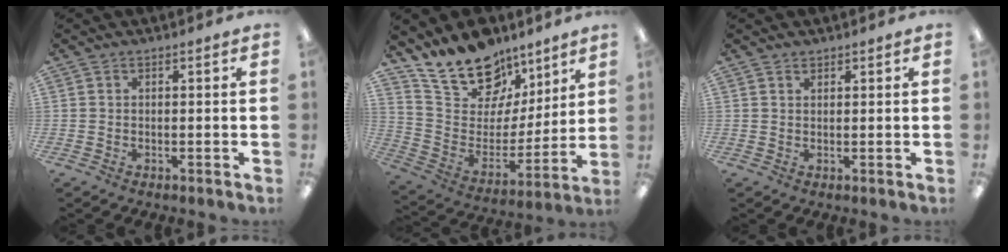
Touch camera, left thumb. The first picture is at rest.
{"total": 18.4, "force": [14.6, 9.8, 5.2], "torque": [-0.107, -0.107, 0.272]}
{"total": 1.0, "force": [0.9, 0.5, 0.1], "torque": [-0.002, 0.000, 0.018]}